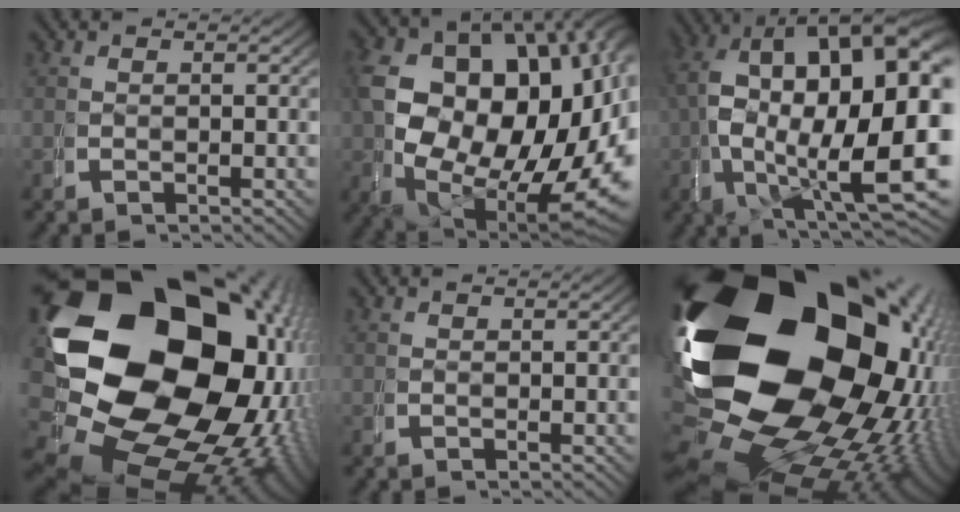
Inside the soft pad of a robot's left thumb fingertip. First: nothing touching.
{"total": 26.3, "force": [-1.8, 19.5, 17.6], "torque": [-0.326, -0.100, 0.015]}
{"total": 22.1, "force": [1.0, 13.6, 17.3], "torque": [-0.284, -0.075, 0.048]}
{"total": 34.9, "force": [0.4, 24.9, 24.5], "torque": [-0.444, -0.079, 0.040]}
{"total": 0.0}
{"total": 39.7, "force": [0.4, 26.8, 29.3], "torque": [-0.523, -0.082, 0.046]}